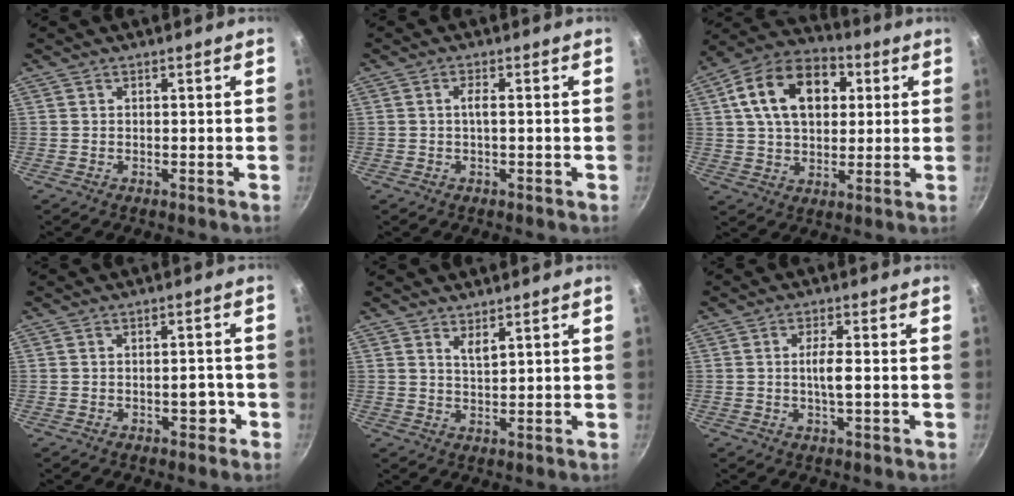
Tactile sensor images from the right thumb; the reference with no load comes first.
{"total": 1.7, "force": [-0.2, 0.4, 1.7], "torque": [-0.039, 0.006, -0.005]}
{"total": 17.7, "force": [4.7, 11.9, 12.2], "torque": [-0.181, 0.017, 0.065]}
{"total": 3.3, "force": [-1.5, 2.0, 2.1], "torque": [-0.005, 0.021, -0.019]}
{"total": 2.3, "force": [1.6, 0.5, 1.5], "torque": [-0.027, -0.015, 0.030]}
{"total": 3.9, "force": [-0.4, 0.9, 3.7], "torque": [-0.075, 0.006, -0.010]}